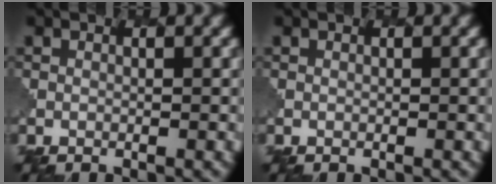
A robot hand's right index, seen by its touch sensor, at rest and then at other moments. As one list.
[{"total": 0.0}]